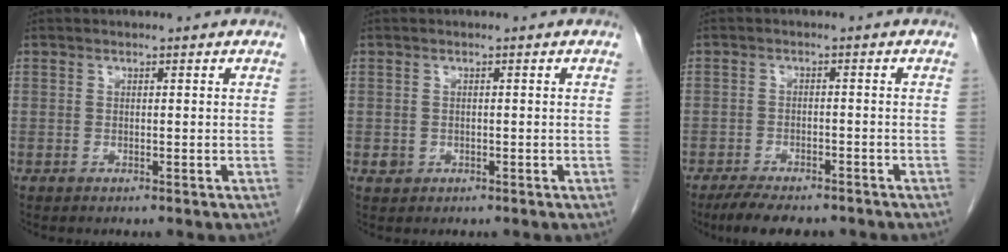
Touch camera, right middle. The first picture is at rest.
{"total": 1.2, "force": [-0.3, 1.1, 0.3], "torque": [-0.004, 0.004, -0.002]}
{"total": 8.1, "force": [-6.7, 2.6, 3.8], "torque": [-0.058, -0.009, -0.100]}